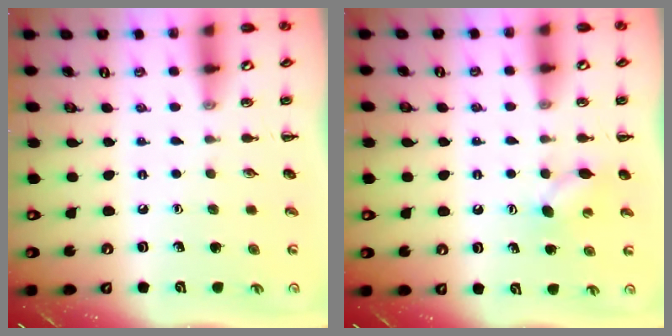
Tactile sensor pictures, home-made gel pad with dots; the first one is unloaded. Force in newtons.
{"total": 6.7, "press": 6.6, "slide": 1.6}